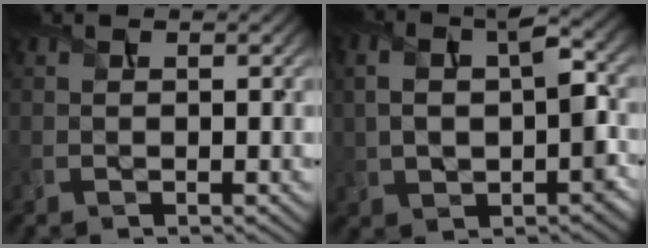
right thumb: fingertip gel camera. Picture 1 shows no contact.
{"total": 9.1, "force": [-0.3, 5.1, 7.6], "torque": [-0.142, -0.004, -0.002]}